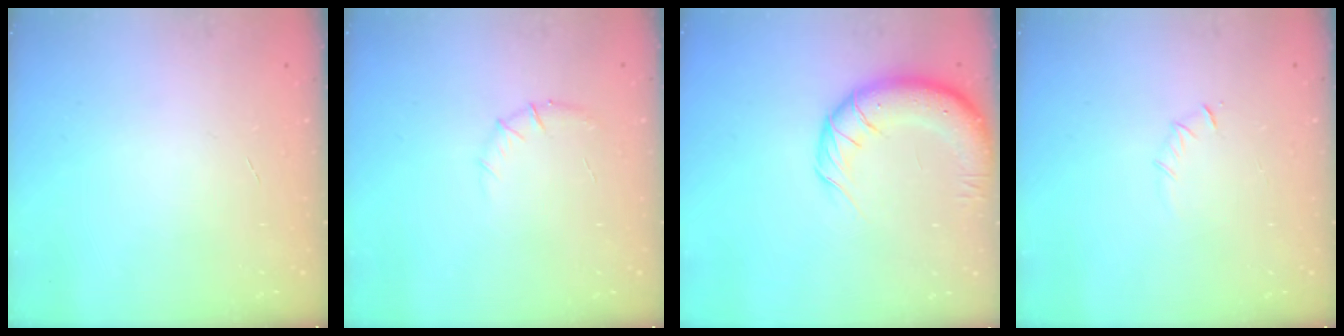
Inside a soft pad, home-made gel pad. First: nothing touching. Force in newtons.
{"total": 6.2, "press": 6.0, "slide": 1.8}
{"total": 12.0, "press": 11.6, "slide": 3.0}
{"total": 3.5, "press": 3.3, "slide": 1.1}